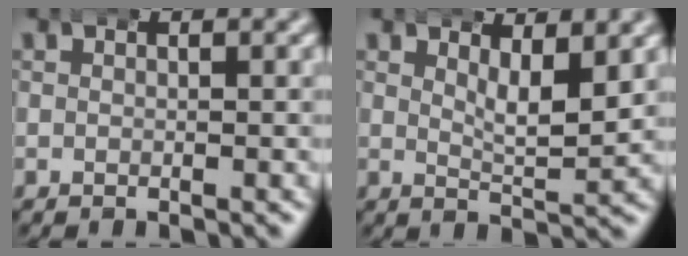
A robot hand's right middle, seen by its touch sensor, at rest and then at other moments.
{"total": 3.4, "force": [2.0, 0.8, 2.6], "torque": [-0.041, -0.013, 0.036]}